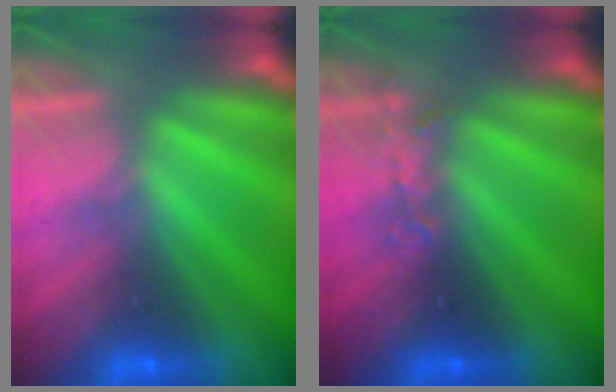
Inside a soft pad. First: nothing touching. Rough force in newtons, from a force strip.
{"total": 2.7}